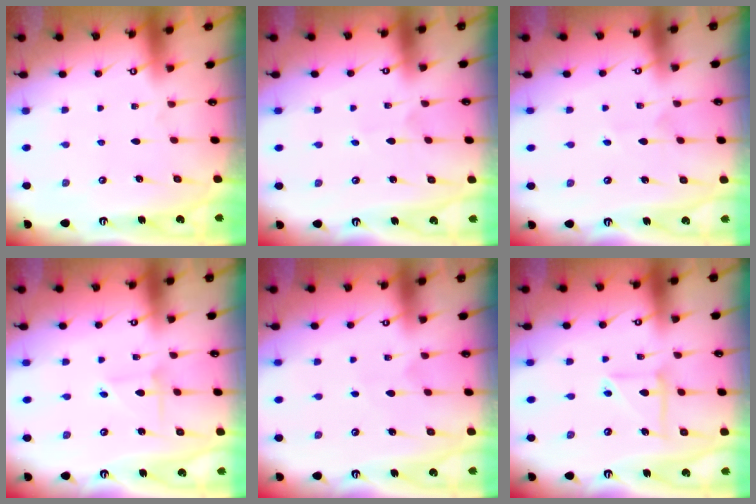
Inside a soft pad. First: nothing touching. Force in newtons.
{"total": 2.5, "press": 2.5, "slide": 0.1}
{"total": 2.8, "press": 2.7, "slide": 0.3}
{"total": 2.1, "press": 2.1, "slide": 0.1}
{"total": 3.9, "press": 3.9, "slide": 0.2}
{"total": 9.1, "press": 9.1, "slide": 1.0}